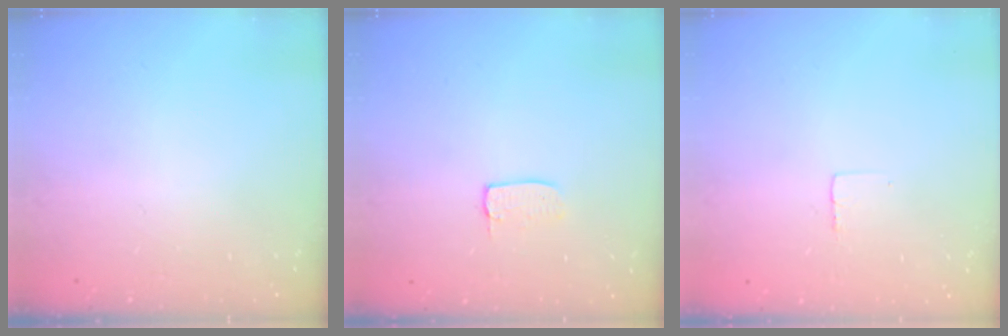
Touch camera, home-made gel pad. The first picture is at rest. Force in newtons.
{"total": 3.4, "press": 3.4, "slide": 0.1}
{"total": 2.3, "press": 2.3, "slide": 0.1}